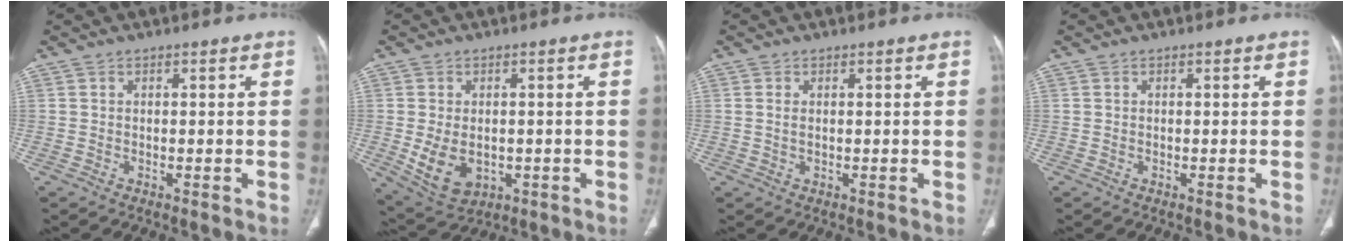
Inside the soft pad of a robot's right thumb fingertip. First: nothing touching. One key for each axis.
{"total": 8.3, "fx": -1.3, "fy": 5.8, "fz": 5.8, "tx": -0.094, "ty": -0.003, "tz": -0.001}
{"total": 1.3, "fx": 0.3, "fy": 0.7, "fz": 1.0, "tx": -0.025, "ty": 0.001, "tz": 0.009}
{"total": 0.0}